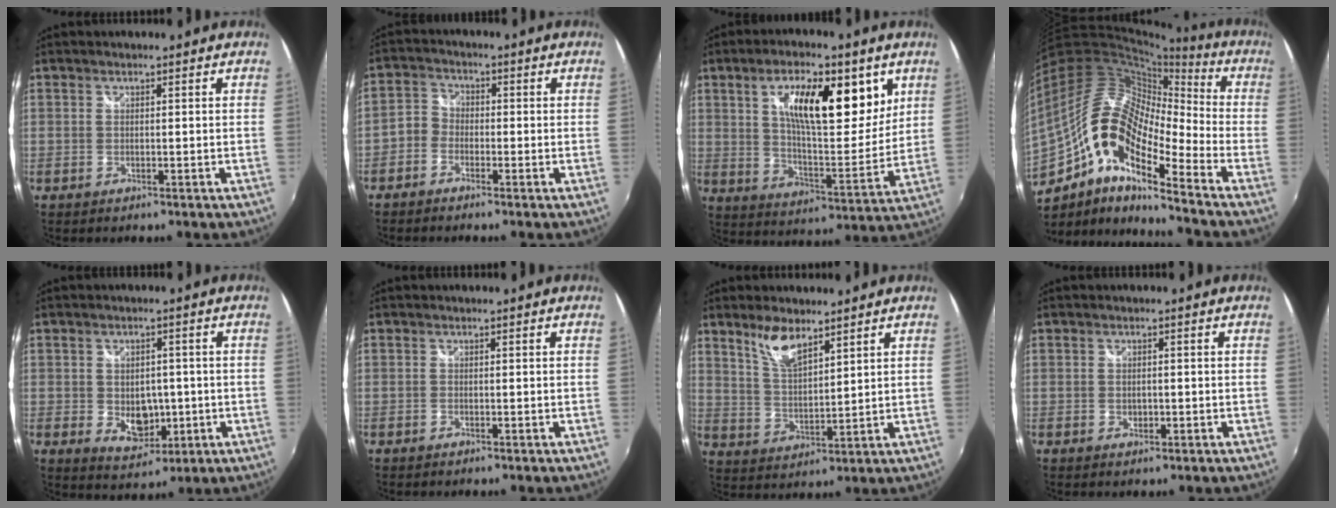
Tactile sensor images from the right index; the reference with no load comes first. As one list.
[{"total": 3.6, "force": [-2.1, 2.7, 0.8], "torque": [-0.017, 0.012, -0.051]}, {"total": 17.0, "force": [7.3, 6.5, 13.9], "torque": [-0.218, 0.007, 0.119]}, {"total": 18.9, "force": [-7.5, 7.2, 15.8], "torque": [-0.274, -0.005, -0.163]}, {"total": 7.6, "force": [-1.1, 5.7, 4.8], "torque": [-0.086, -0.008, -0.005]}, {"total": 0.0}, {"total": 7.3, "force": [5.3, 2.4, 4.5], "torque": [-0.083, 0.002, 0.107]}, {"total": 1.5, "force": [-0.1, 1.2, 0.9], "torque": [-0.014, 0.000, -0.003]}]